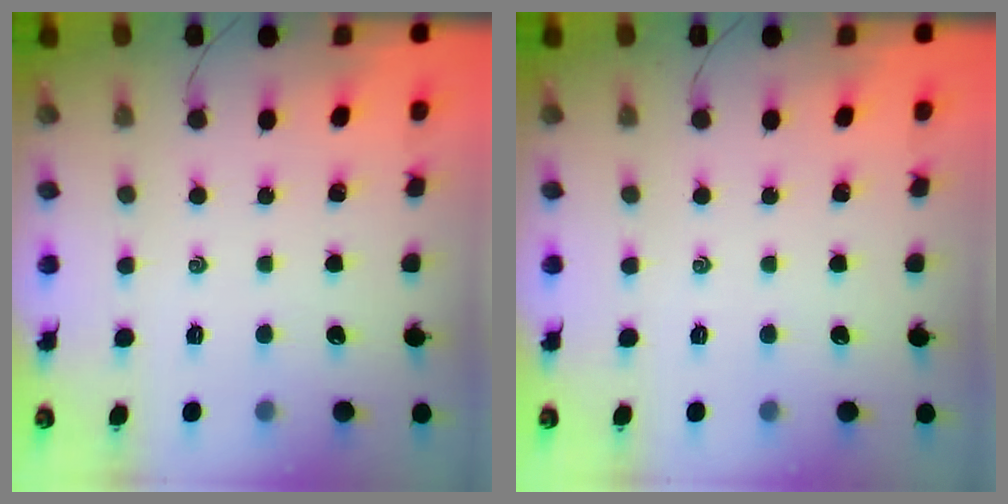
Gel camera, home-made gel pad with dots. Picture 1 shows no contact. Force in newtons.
{"total": 0.0}